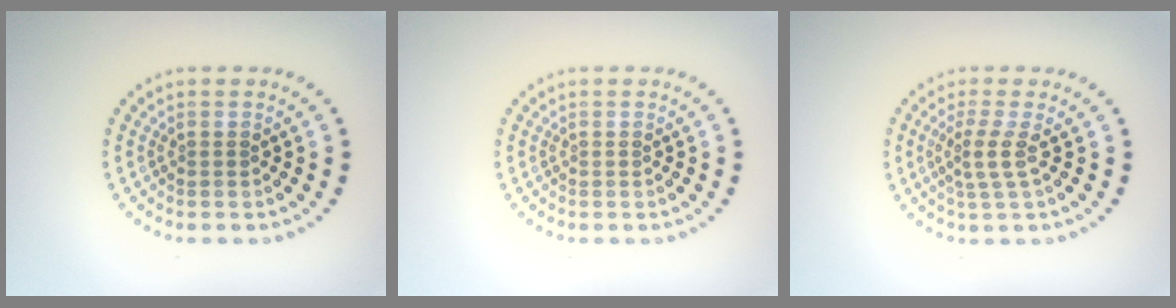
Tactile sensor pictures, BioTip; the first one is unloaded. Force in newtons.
{"total": 0.0}
{"total": 2.1, "press": 1.6, "slide": 1.4}